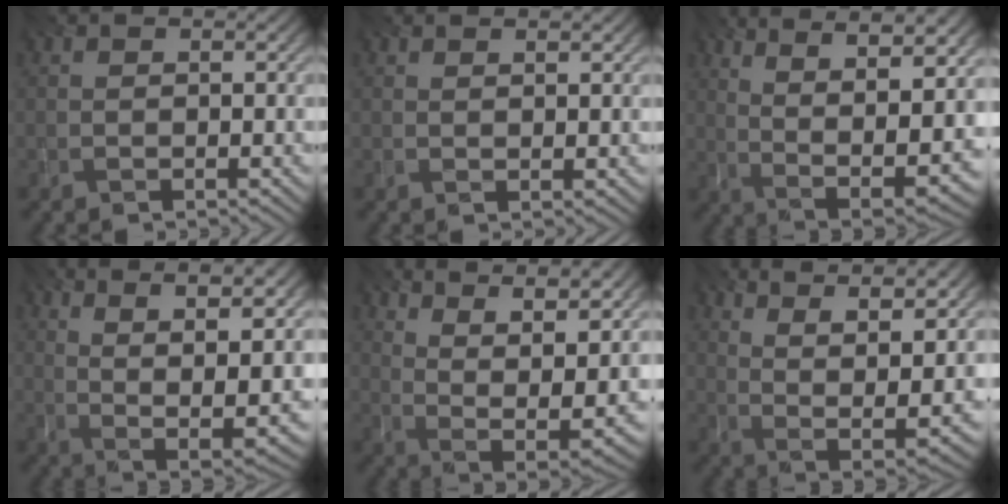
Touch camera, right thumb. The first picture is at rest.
{"total": 1.5, "force": [1.1, 0.0, 1.0], "torque": [-0.013, -0.002, 0.021]}
{"total": 13.9, "force": [5.2, 4.6, 12.1], "torque": [-0.205, 0.022, 0.089]}
{"total": 12.6, "force": [4.8, 3.9, 10.9], "torque": [-0.181, 0.019, 0.077]}
{"total": 14.5, "force": [8.4, 5.1, 10.6], "torque": [-0.184, 0.014, 0.126]}
{"total": 13.5, "force": [7.8, 4.2, 10.2], "torque": [-0.182, 0.012, 0.122]}